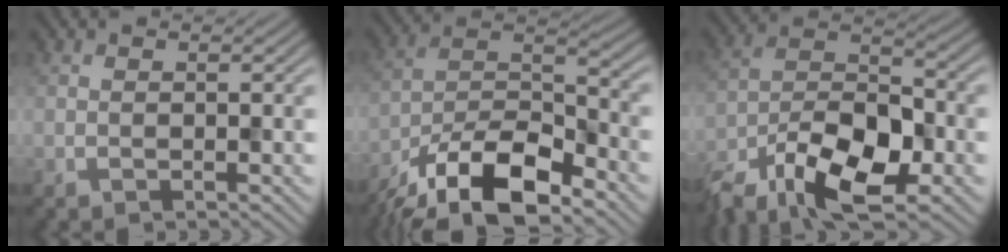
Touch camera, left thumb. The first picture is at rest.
{"total": 14.0, "force": [-10.1, 5.0, 8.4], "torque": [-0.169, -0.011, -0.200]}
{"total": 14.0, "force": [-8.6, 6.5, 8.9], "torque": [-0.175, -0.010, -0.175]}